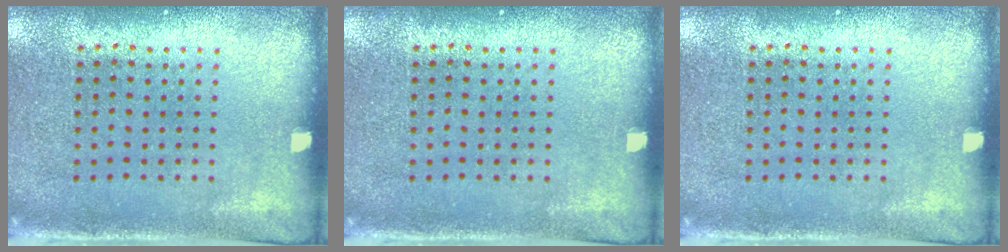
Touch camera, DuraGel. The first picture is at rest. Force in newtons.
{"total": 0.0}
{"total": 0.0}